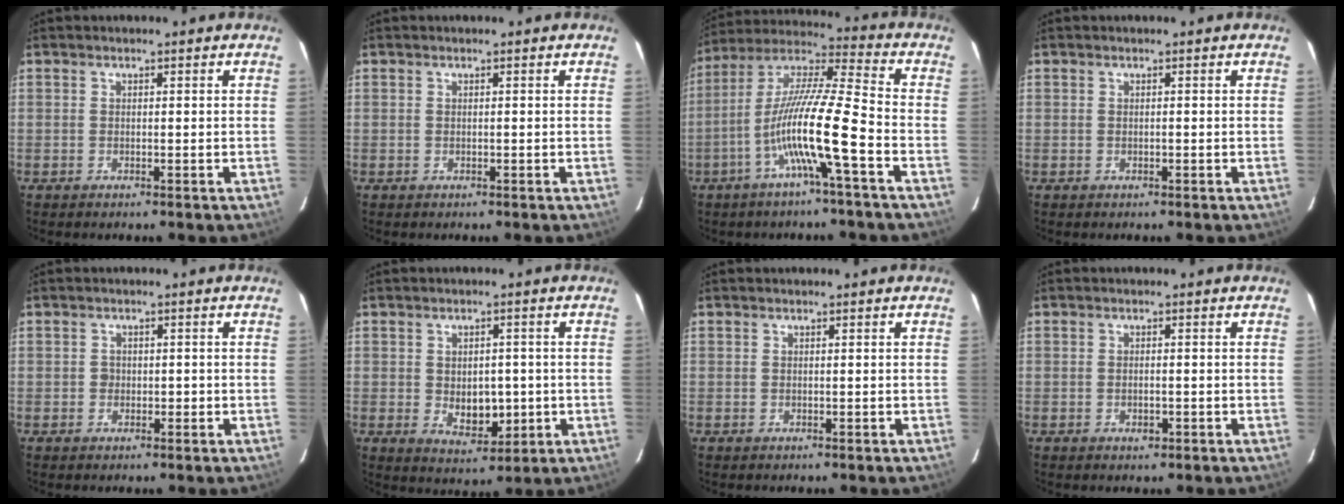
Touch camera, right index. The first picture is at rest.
{"total": 0.0}
{"total": 13.9, "force": [-5.1, -0.6, 13.0], "torque": [-0.251, 0.009, -0.102]}
{"total": 0.0}
{"total": 1.4, "force": [-0.2, 1.2, 0.6], "torque": [-0.006, 0.004, -0.003]}
{"total": 6.1, "force": [-0.6, 3.7, 4.8], "torque": [-0.068, -0.005, 0.004]}
{"total": 0.0}
{"total": 1.4, "force": [-0.5, 0.6, 1.1], "torque": [-0.022, -0.001, -0.005]}